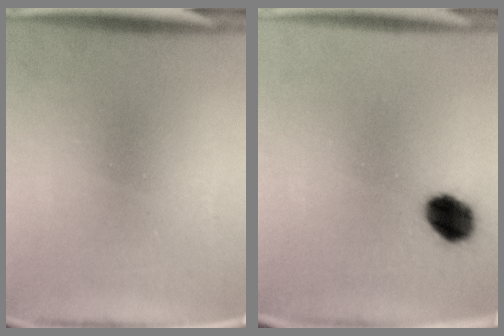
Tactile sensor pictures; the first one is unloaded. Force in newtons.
{"total": 7.7}